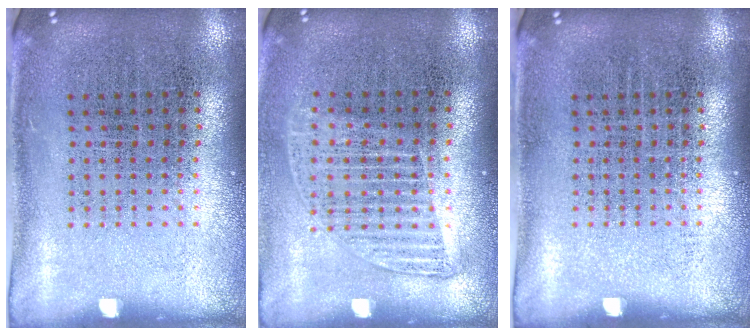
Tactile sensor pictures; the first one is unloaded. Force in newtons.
{"total": 1.3, "press": 1.1, "slide": 0.6}
{"total": 0.0}